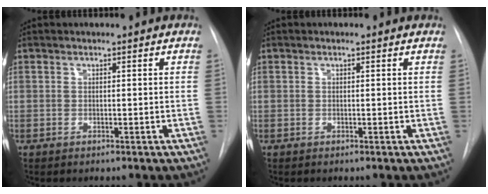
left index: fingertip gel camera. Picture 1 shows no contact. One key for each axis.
{"total": 0.6, "fx": 0.6, "fy": 0.1, "fz": 0.1, "tx": -0.004, "ty": 0.004, "tz": 0.004}